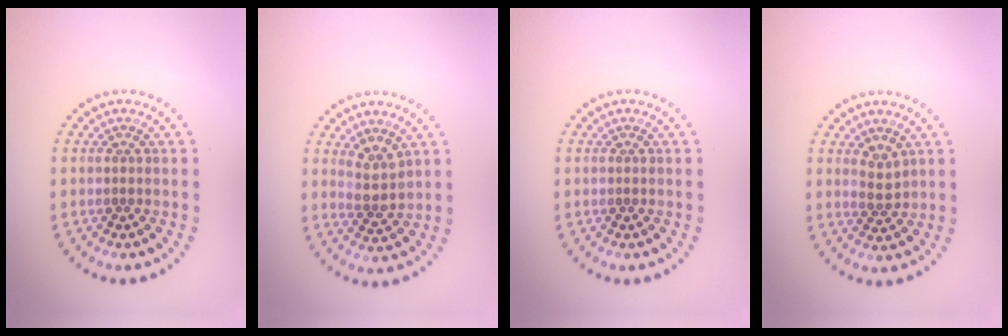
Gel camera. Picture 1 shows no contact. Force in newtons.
{"total": 2.2, "press": 1.9, "slide": 1.1}
{"total": 0.0}
{"total": 1.7, "press": 1.6, "slide": 0.6}